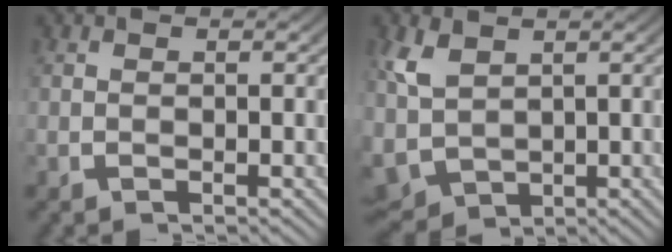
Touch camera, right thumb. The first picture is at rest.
{"total": 7.2, "force": [-0.6, 5.7, 4.3], "torque": [-0.110, -0.040, 0.022]}